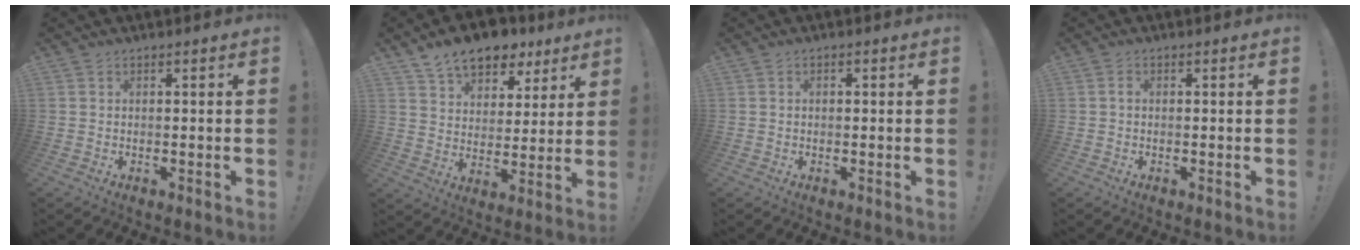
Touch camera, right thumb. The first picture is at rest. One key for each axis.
{"total": 12.8, "fx": 9.6, "fy": 6.9, "fz": 5.0, "tx": -0.072, "ty": -0.062, "tz": 0.175}
{"total": 0.9, "fx": -0.4, "fy": 0.6, "fz": 0.5, "tx": -0.018, "ty": 0.006, "tz": -0.005}
{"total": 0.8, "fx": -0.4, "fy": 0.5, "fz": 0.5, "tx": -0.007, "ty": 0.002, "tz": -0.009}